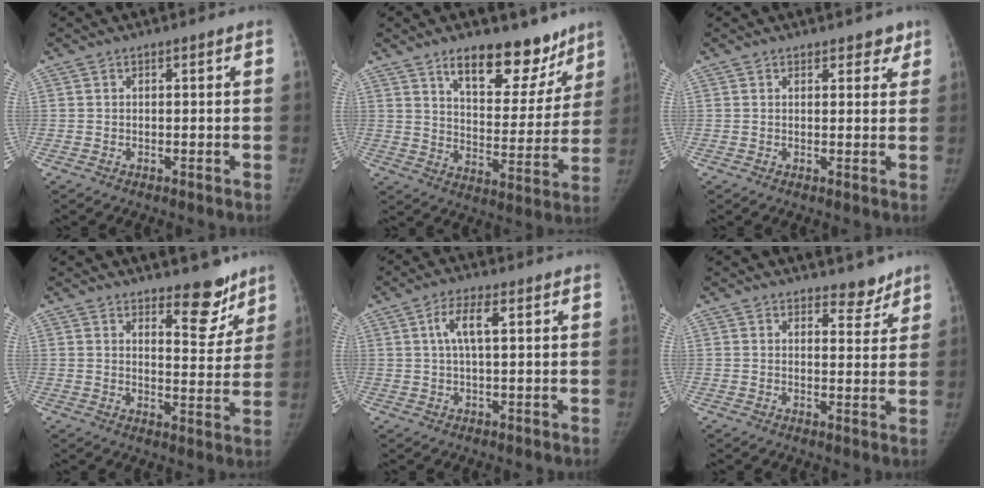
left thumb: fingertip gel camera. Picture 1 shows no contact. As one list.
[{"total": 16.5, "force": [11.6, 7.8, 8.7], "torque": [-0.057, -0.073, 0.176]}, {"total": 2.7, "force": [2.0, 1.6, 0.9], "torque": [0.019, -0.008, 0.021]}, {"total": 8.7, "force": [6.6, 3.4, 4.5], "torque": [-0.024, -0.052, 0.098]}, {"total": 5.1, "force": [1.5, 1.5, 4.7], "torque": [-0.096, 0.006, 0.030]}, {"total": 4.0, "force": [3.4, 1.8, 0.9], "torque": [0.014, -0.026, 0.046]}]